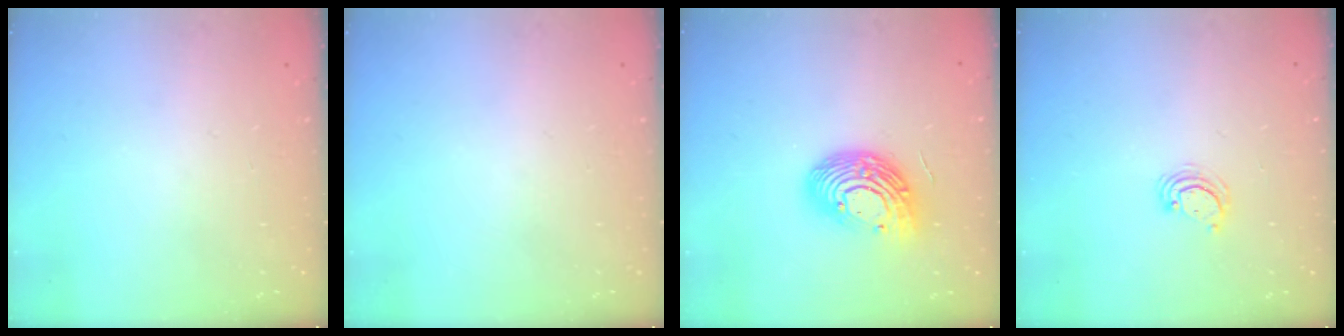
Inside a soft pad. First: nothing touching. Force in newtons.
{"total": 0.0}
{"total": 14.7, "press": 14.7, "slide": 1.0}
{"total": 4.3, "press": 4.3, "slide": 0.4}